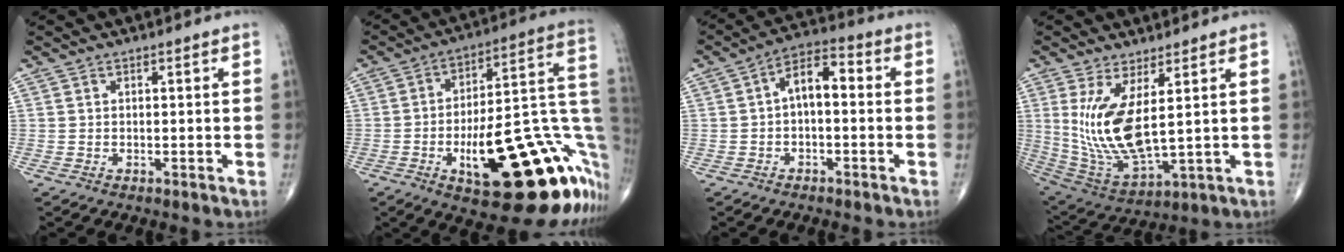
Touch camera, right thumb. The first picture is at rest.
{"total": 29.9, "force": [-9.8, 10.2, 26.3], "torque": [-0.279, 0.050, -0.126]}
{"total": 7.0, "force": [0.0, 3.7, 6.0], "torque": [-0.088, 0.033, -0.012]}
{"total": 14.0, "force": [3.0, 4.9, 12.8], "torque": [-0.267, -0.036, 0.079]}